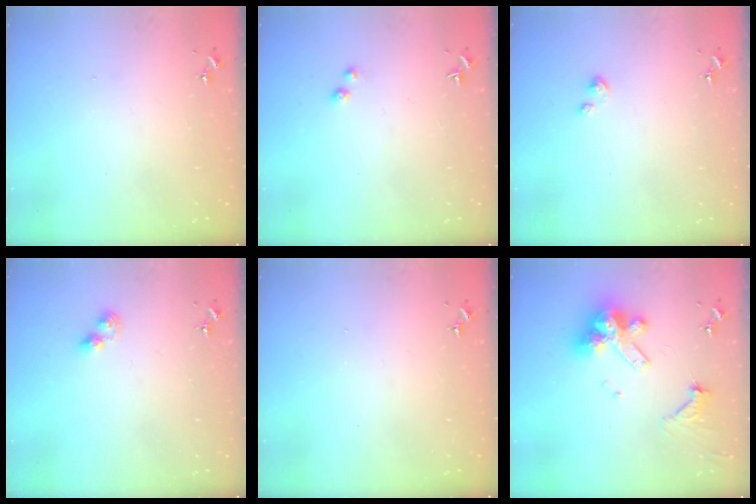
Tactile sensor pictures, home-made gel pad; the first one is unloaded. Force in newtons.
{"total": 1.0, "press": 1.0, "slide": 0.1}
{"total": 3.8, "press": 3.8, "slide": 0.4}
{"total": 3.0, "press": 2.9, "slide": 0.4}
{"total": 0.0}
{"total": 14.4, "press": 14.3, "slide": 1.9}